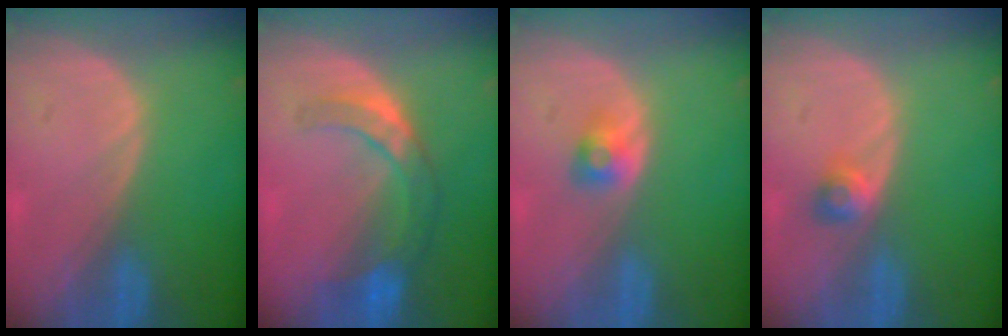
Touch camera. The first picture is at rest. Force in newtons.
{"total": 7.5, "press": 6.7, "slide": 3.5}
{"total": 2.6, "press": 2.3, "slide": 1.2}
{"total": 2.6, "press": 2.3, "slide": 1.2}